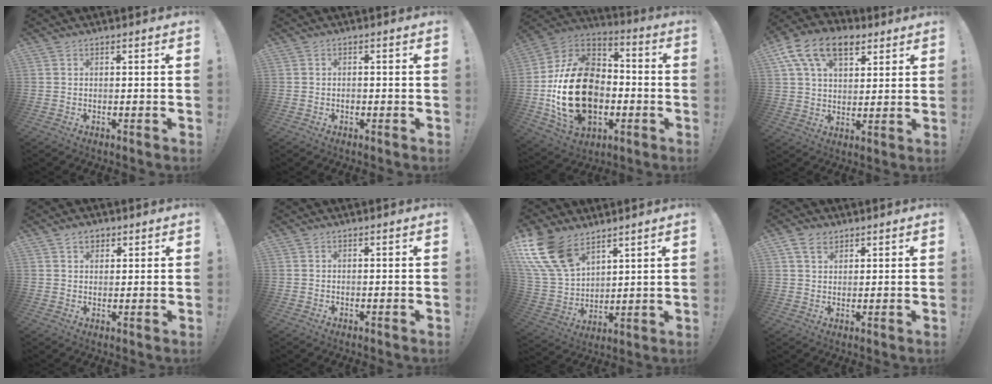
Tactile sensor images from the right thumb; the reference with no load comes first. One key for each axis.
{"total": 0.9, "fx": -0.5, "fy": 0.6, "fz": 0.4, "tx": 0.000, "ty": 0.000, "tz": -0.011}
{"total": 26.2, "fx": -4.5, "fy": 18.3, "fz": 18.2, "tx": -0.341, "ty": 0.035, "tz": -0.055}
{"total": 15.5, "fx": 7.7, "fy": 9.6, "fz": 9.5, "tx": -0.162, "ty": -0.021, "tz": 0.143}
{"total": 3.8, "fx": 2.2, "fy": 2.6, "fz": 1.6, "tx": -0.016, "ty": -0.005, "tz": 0.038}
{"total": 0.0}
{"total": 18.1, "fx": 11.2, "fy": 10.3, "fz": 9.8, "tx": -0.217, "ty": -0.065, "tz": 0.214}
{"total": 5.6, "fx": 3.3, "fy": 3.7, "fz": 2.6, "tx": -0.045, "ty": -0.007, "tz": 0.062}